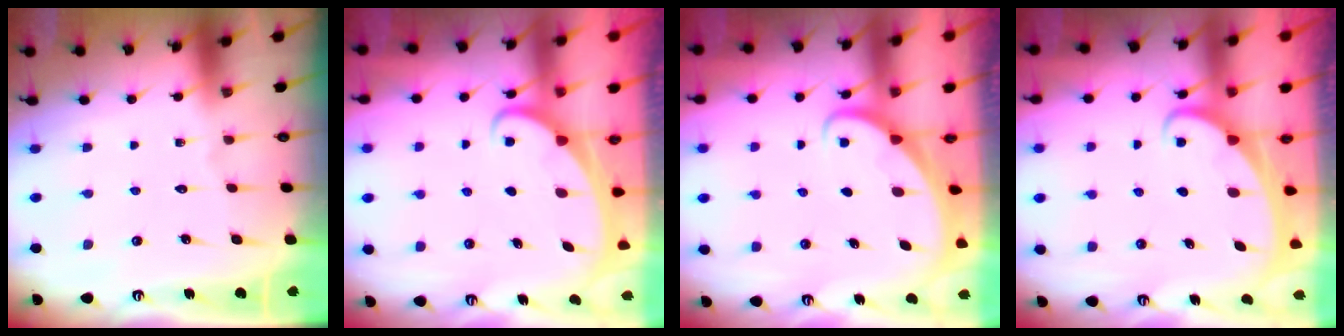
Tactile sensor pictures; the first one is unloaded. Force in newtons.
{"total": 2.1, "press": 2.0, "slide": 0.3}
{"total": 1.8, "press": 1.8, "slide": 0.0}
{"total": 1.8, "press": 1.8, "slide": 0.2}